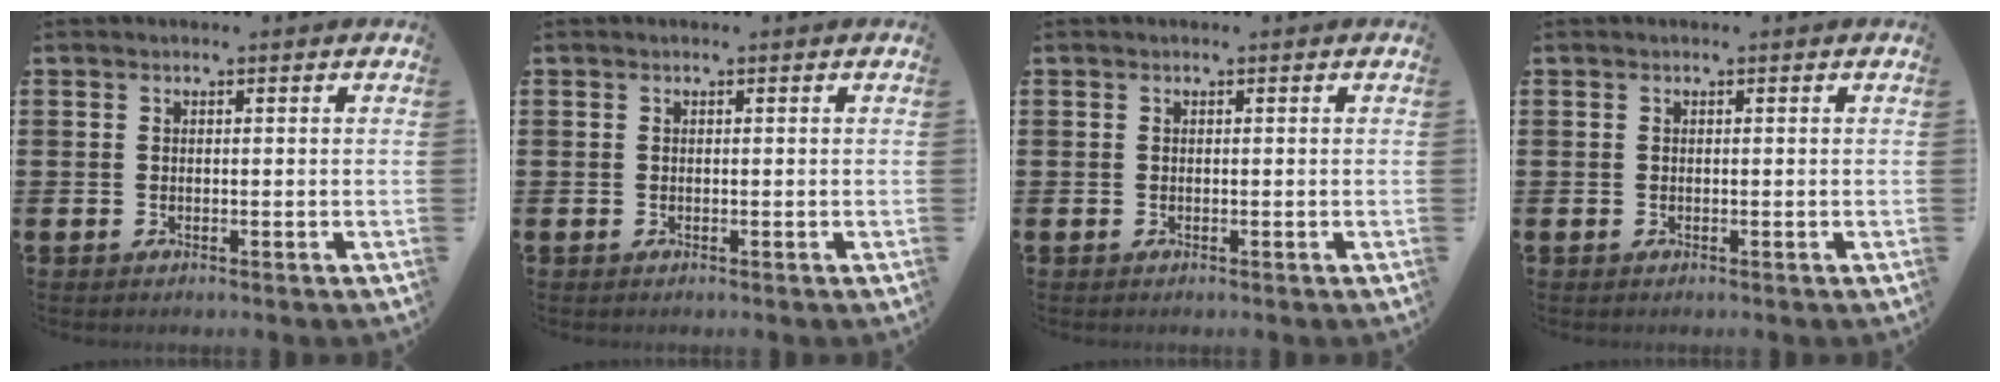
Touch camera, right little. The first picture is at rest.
{"total": 0.0}
{"total": 0.0}
{"total": 0.0}